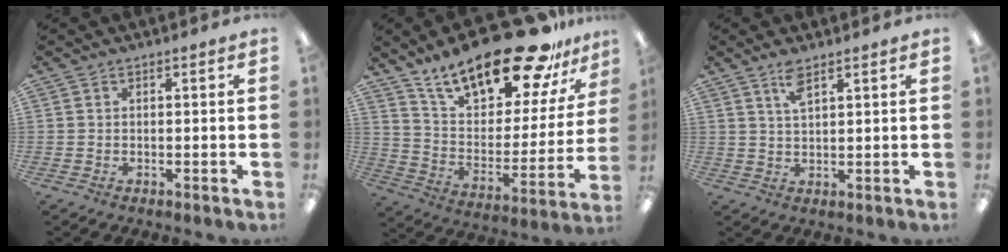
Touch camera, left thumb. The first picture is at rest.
{"total": 25.7, "force": [19.4, 9.1, 14.2], "torque": [-0.227, -0.123, 0.325]}
{"total": 4.4, "force": [2.9, 1.3, 3.0], "torque": [-0.068, 0.001, 0.051]}